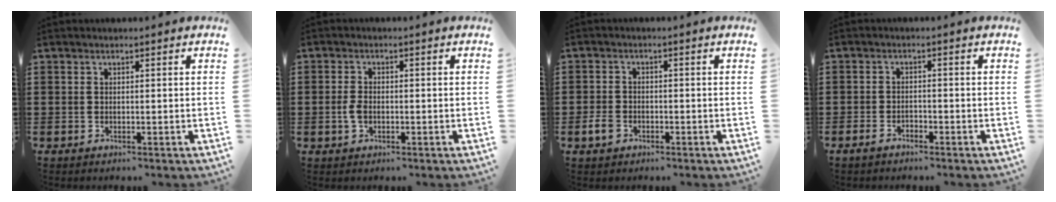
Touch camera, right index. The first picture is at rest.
{"total": 2.5, "force": [-0.6, 1.5, 1.9], "torque": [-0.053, -0.004, -0.016]}
{"total": 2.8, "force": [-1.4, 1.9, 1.5], "torque": [-0.044, -0.004, -0.031]}
{"total": 1.6, "force": [-1.4, 0.6, 0.6], "torque": [-0.015, 0.001, -0.028]}